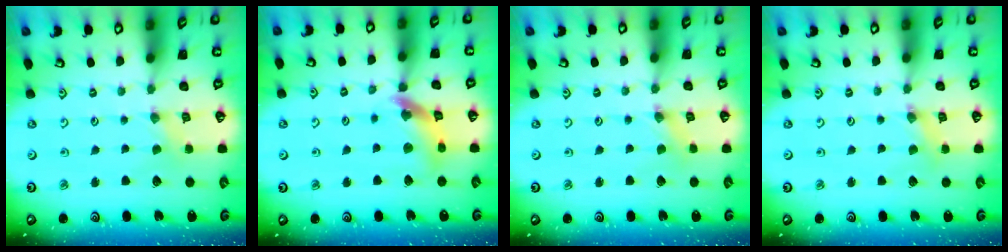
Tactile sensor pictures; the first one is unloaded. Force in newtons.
{"total": 12.2, "press": 12.1, "slide": 1.5}
{"total": 1.3, "press": 1.3, "slide": 0.2}
{"total": 1.7, "press": 1.7, "slide": 0.3}